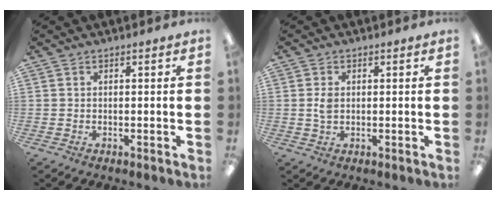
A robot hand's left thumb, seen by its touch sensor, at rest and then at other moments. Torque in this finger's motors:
{"motor_torque": [-0.15, 0.14, 0.27, -0.40, 0.01]}